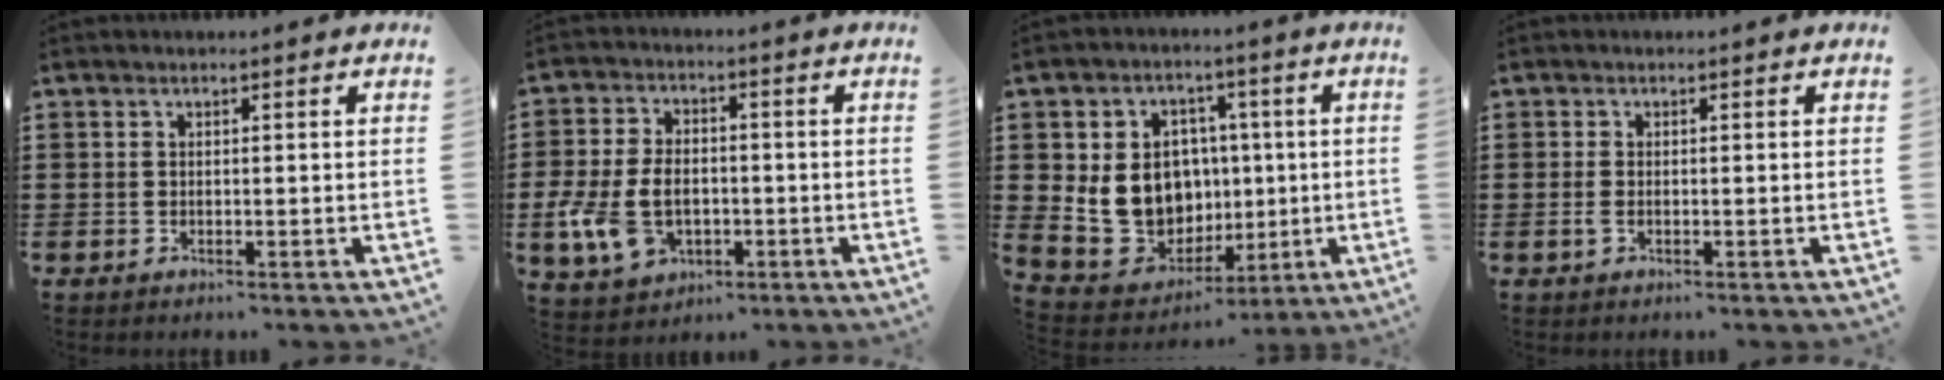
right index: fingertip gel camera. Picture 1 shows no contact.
{"total": 8.7, "force": [-1.9, 6.1, 5.8], "torque": [-0.144, 0.007, -0.038]}
{"total": 12.0, "force": [0.5, 10.4, 5.9], "torque": [-0.149, 0.005, 0.017]}
{"total": 1.0, "force": [-0.2, 0.4, 0.9], "torque": [-0.026, -0.003, -0.006]}